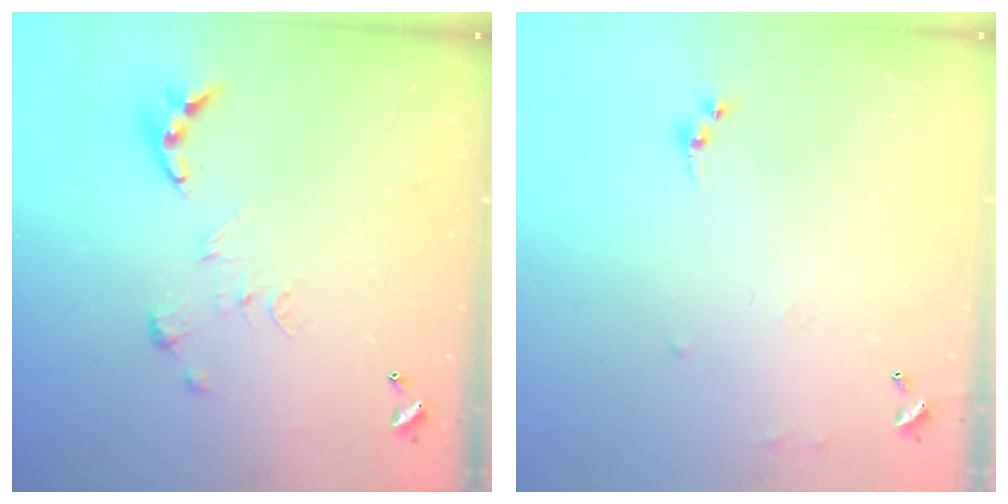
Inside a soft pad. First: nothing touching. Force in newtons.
{"total": 6.4, "press": 6.4, "slide": 0.8}